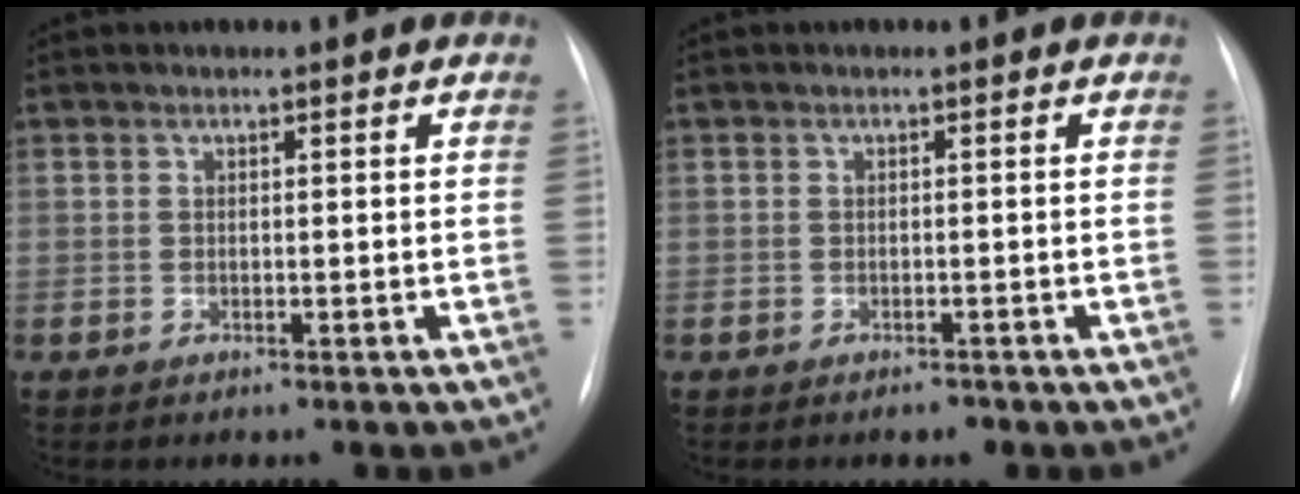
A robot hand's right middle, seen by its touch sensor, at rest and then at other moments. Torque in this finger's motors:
{"motor_torque": [0.12, -0.14, 0.02, -0.01]}